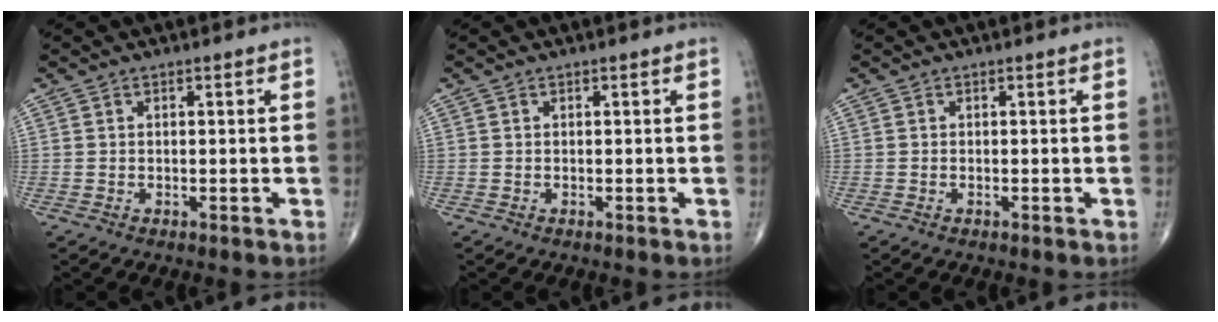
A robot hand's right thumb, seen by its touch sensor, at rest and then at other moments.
{"total": 0.0}
{"total": 0.0}